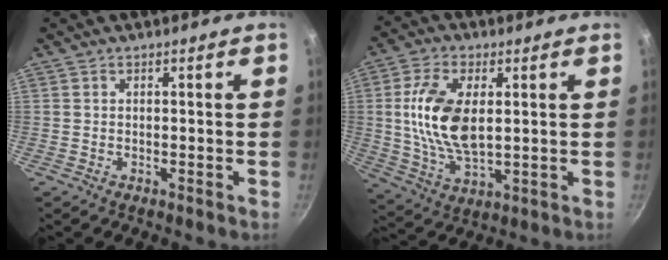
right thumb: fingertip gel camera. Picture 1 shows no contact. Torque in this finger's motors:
{"motor_torque": [1.46, 1.71, 1.55, -0.31, 0.48]}